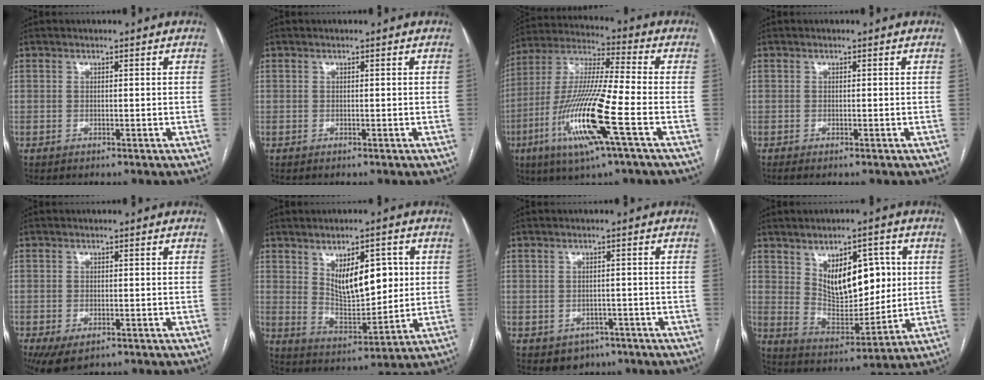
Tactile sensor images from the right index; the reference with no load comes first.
{"total": 0.0}
{"total": 17.4, "force": [-6.1, 0.5, 16.2], "torque": [-0.335, -0.019, -0.118]}
{"total": 0.7, "force": [-0.5, 0.1, 0.5], "torque": [-0.009, -0.002, -0.009]}
{"total": 5.2, "force": [-3.0, 2.7, 3.2], "torque": [-0.057, -0.009, -0.044]}
{"total": 10.7, "force": [3.2, 4.7, 9.1], "torque": [-0.145, -0.001, 0.065]}
{"total": 4.0, "force": [-2.0, 3.4, 1.0], "torque": [-0.007, 0.006, -0.017]}
{"total": 12.7, "force": [3.7, 6.3, 10.4], "torque": [-0.167, 0.006, 0.074]}